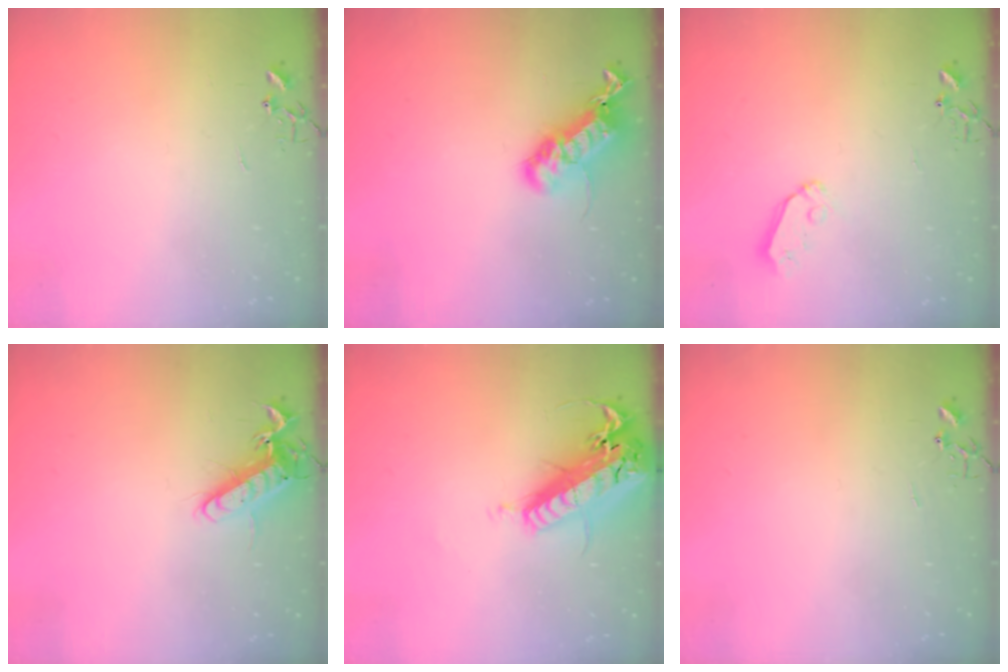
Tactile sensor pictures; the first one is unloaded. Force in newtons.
{"total": 19.9, "press": 19.9, "slide": 0.3}
{"total": 6.1, "press": 6.0, "slide": 0.4}
{"total": 13.2, "press": 13.2, "slide": 1.3}
{"total": 26.2, "press": 25.6, "slide": 5.5}
{"total": 0.0}